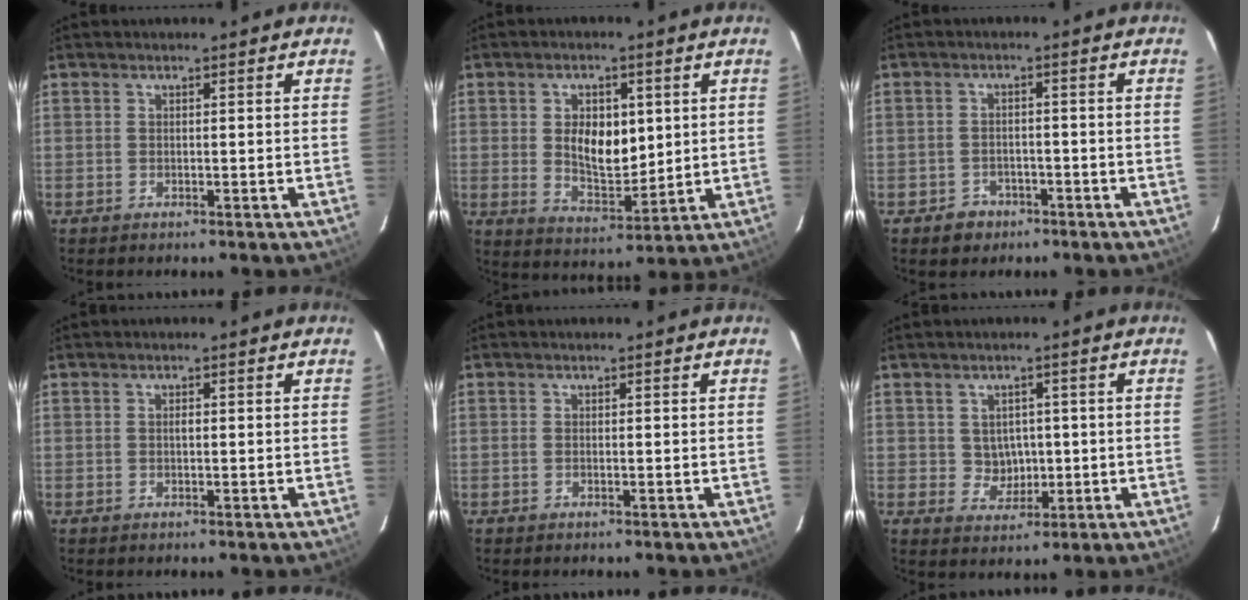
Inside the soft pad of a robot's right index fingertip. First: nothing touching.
{"total": 9.4, "force": [1.7, 5.4, 7.4], "torque": [-0.127, -0.002, 0.040]}
{"total": 3.9, "force": [-2.3, 3.1, 0.4], "torque": [-0.021, 0.012, -0.028]}
{"total": 0.6, "force": [0.1, 0.3, 0.6], "torque": [-0.008, 0.003, 0.002]}
{"total": 0.0}
{"total": 4.1, "force": [0.4, 3.9, 1.1], "torque": [-0.022, 0.010, 0.016]}